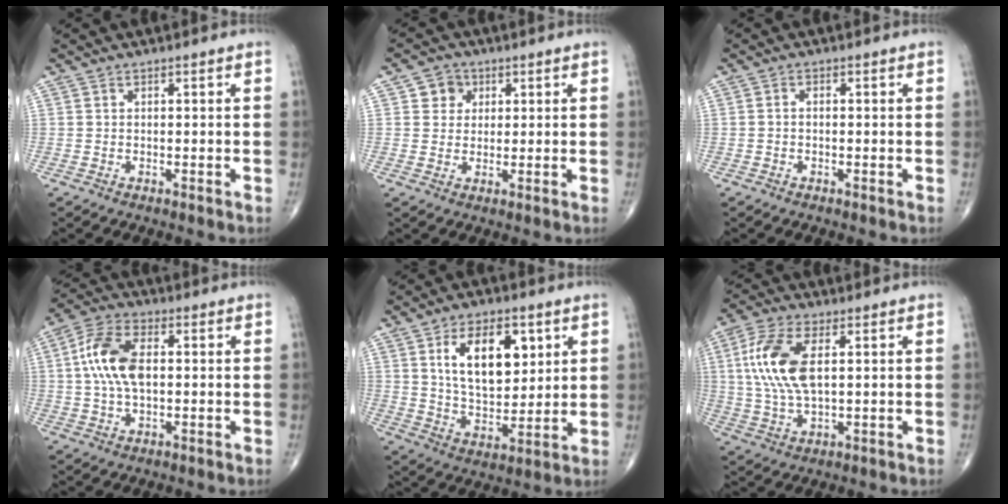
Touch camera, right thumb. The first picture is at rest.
{"total": 4.3, "force": [1.5, 3.9, 1.1], "torque": [0.008, -0.001, 0.019]}
{"total": 1.2, "force": [-0.4, 0.8, 0.8], "torque": [-0.014, 0.005, -0.012]}
{"total": 10.9, "force": [1.2, 5.8, 9.2], "torque": [-0.189, 0.015, 0.019]}
{"total": 14.6, "force": [5.1, 8.1, 11.1], "torque": [-0.148, -0.026, 0.098]}
{"total": 12.5, "force": [2.5, 5.8, 10.8], "torque": [-0.240, 0.001, 0.052]}